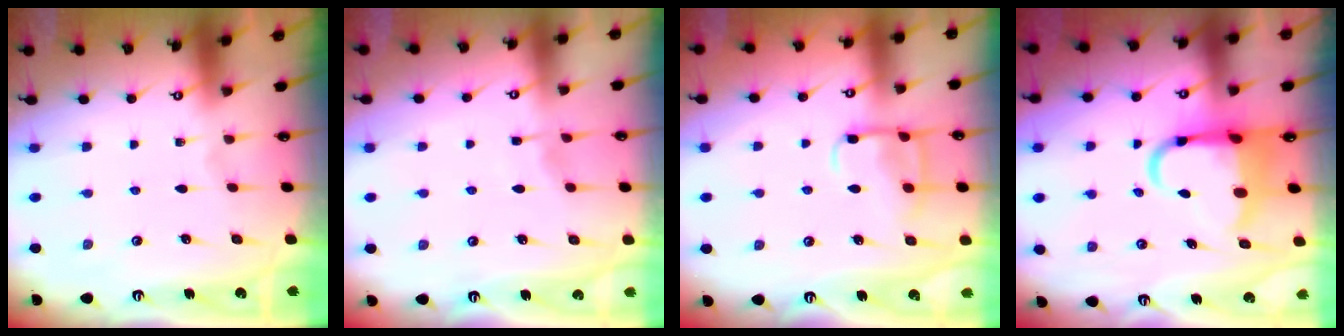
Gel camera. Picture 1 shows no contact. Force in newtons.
{"total": 3.3, "press": 3.3, "slide": 0.3}
{"total": 10.6, "press": 10.5, "slide": 1.1}
{"total": 8.7, "press": 8.5, "slide": 1.8}